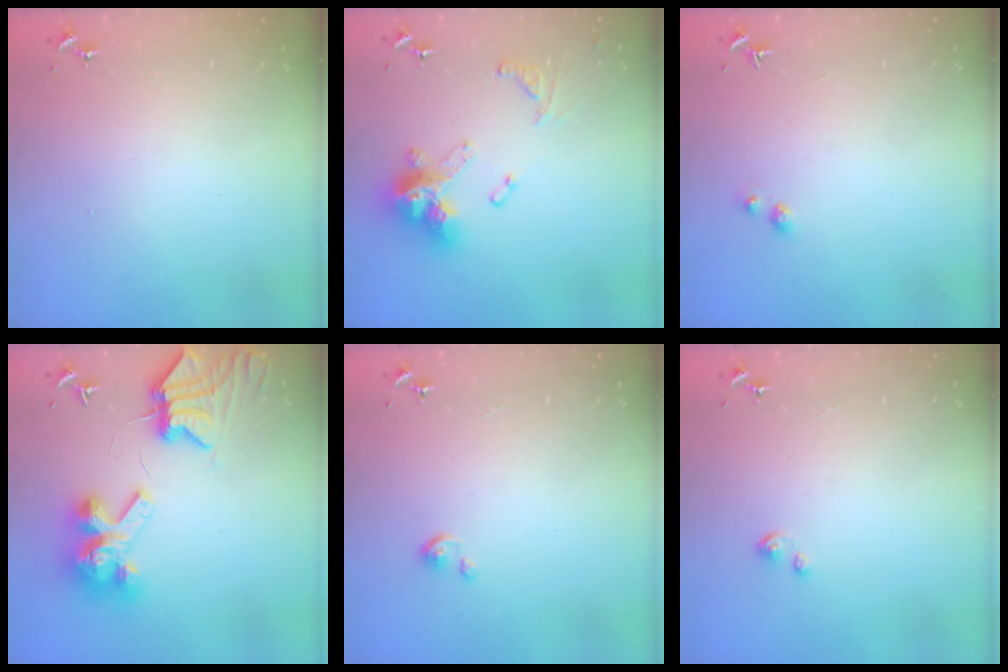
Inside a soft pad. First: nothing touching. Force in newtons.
{"total": 18.3, "press": 18.2, "slide": 1.7}
{"total": 3.1, "press": 3.0, "slide": 0.5}
{"total": 11.0, "press": 10.9, "slide": 1.5}
{"total": 2.4, "press": 2.4, "slide": 0.3}
{"total": 2.7, "press": 2.7, "slide": 0.3}